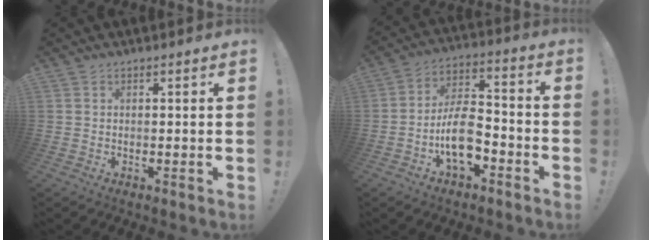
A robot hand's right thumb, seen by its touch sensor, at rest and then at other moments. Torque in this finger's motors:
{"motor_torque": [2.09, 1.34, 1.33, -1.14, 0.42]}